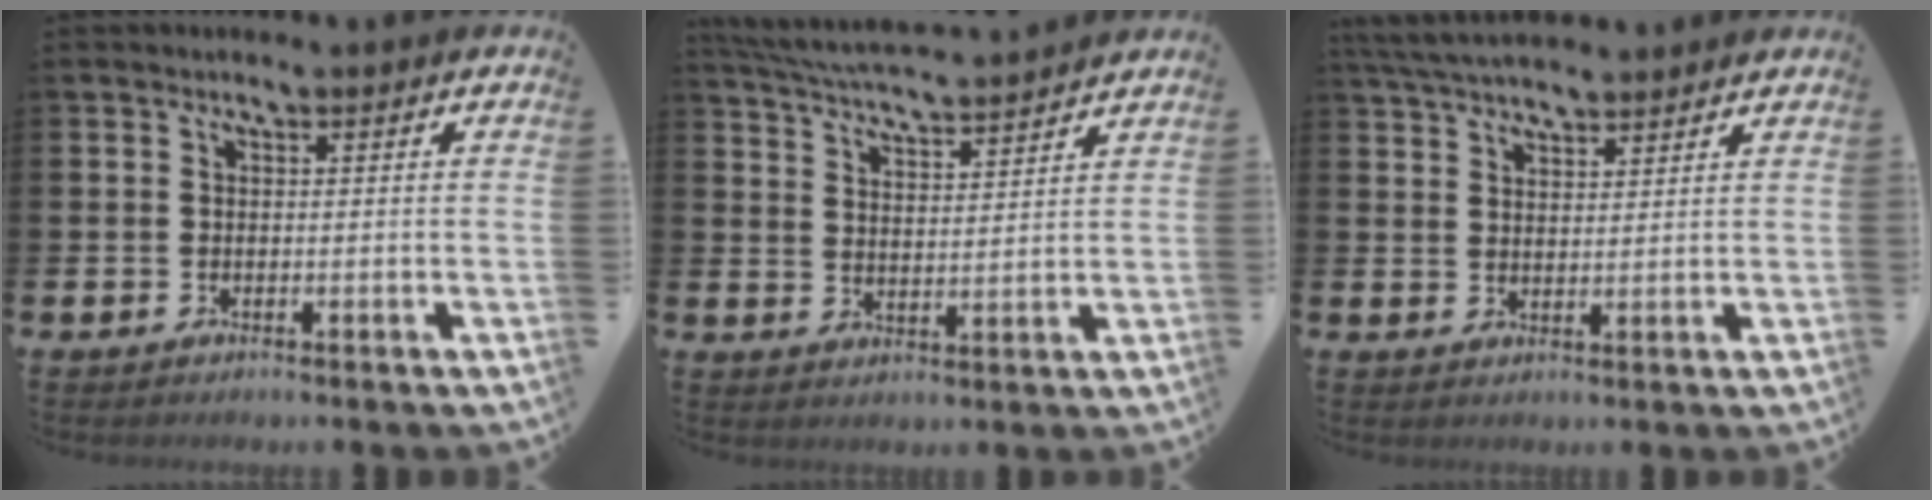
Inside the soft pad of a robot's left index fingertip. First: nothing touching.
{"total": 5.5, "force": [5.4, 0.0, 1.0], "torque": [-0.045, -0.037, 0.096]}
{"total": 4.9, "force": [4.7, 0.7, 1.0], "torque": [-0.040, -0.014, 0.088]}